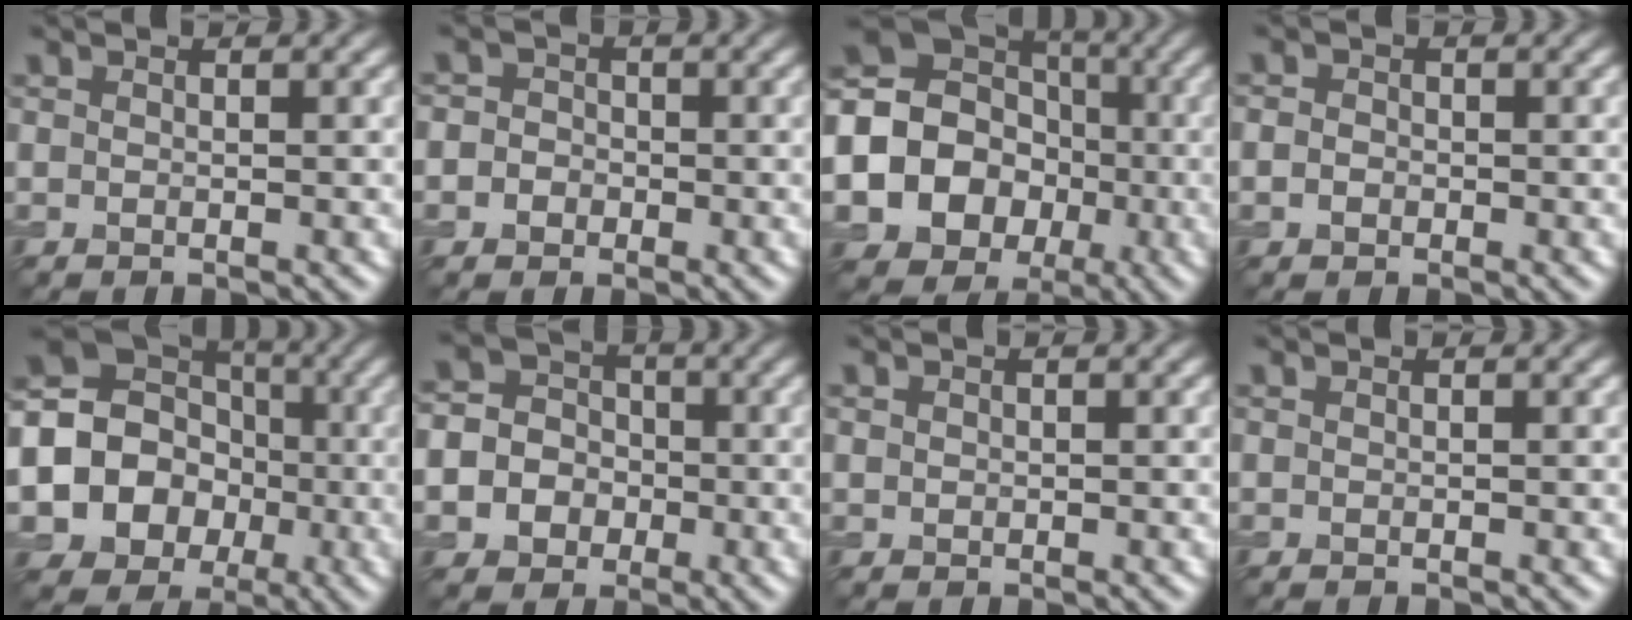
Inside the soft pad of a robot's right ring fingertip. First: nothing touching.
{"total": 2.9, "force": [-0.3, 2.7, 1.0], "torque": [0.014, 0.015, -0.035]}
{"total": 19.4, "force": [-4.2, 17.8, 6.3], "torque": [-0.167, -0.014, -0.099]}
{"total": 1.5, "force": [-0.3, 1.4, 0.7], "torque": [-0.006, 0.000, -0.013]}
{"total": 15.5, "force": [-3.0, 14.3, 5.2], "torque": [-0.126, -0.005, -0.070]}
{"total": 9.2, "force": [-2.9, 8.4, 2.4], "torque": [-0.057, -0.017, -0.074]}
{"total": 0.5, "force": [0.1, 0.5, 0.1], "torque": [0.002, -0.002, 0.002]}
{"total": 0.0}